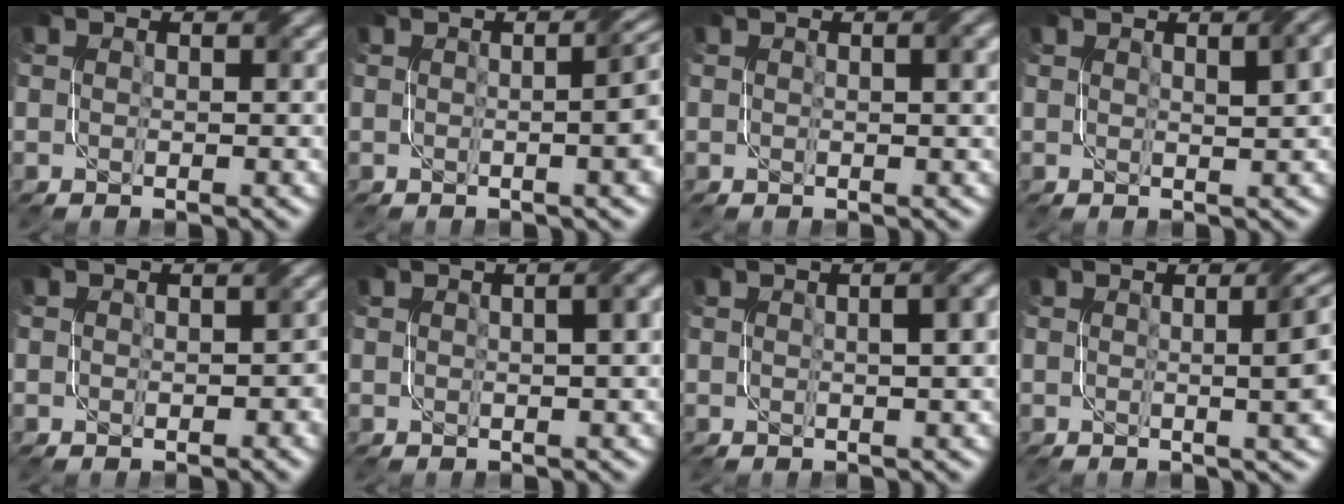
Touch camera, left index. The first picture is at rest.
{"total": 7.4, "force": [0.0, 3.1, 6.7], "torque": [-0.027, 0.020, -0.006]}
{"total": 2.3, "force": [0.9, 0.7, 2.0], "torque": [-0.020, 0.005, 0.013]}
{"total": 3.7, "force": [1.6, 1.2, 3.1], "torque": [-0.026, 0.011, 0.021]}
{"total": 1.6, "force": [0.0, 1.2, 1.1], "torque": [-0.013, -0.002, -0.002]}
{"total": 5.6, "force": [1.6, 2.6, 4.7], "torque": [-0.027, 0.036, -0.005]}
{"total": 5.6, "force": [1.4, 2.4, 4.9], "torque": [-0.029, 0.034, -0.004]}
{"total": 8.9, "force": [0.9, 3.7, 8.0], "torque": [-0.036, 0.024, 0.003]}